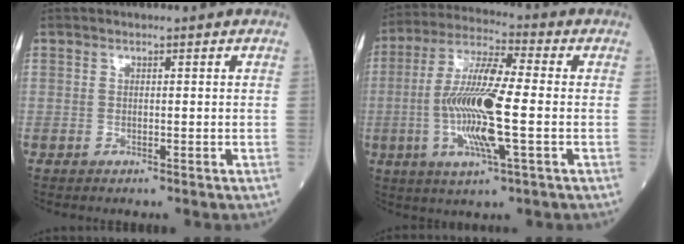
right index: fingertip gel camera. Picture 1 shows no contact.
{"total": 13.8, "force": [-2.0, 1.5, 13.6], "torque": [-0.272, -0.005, -0.042]}